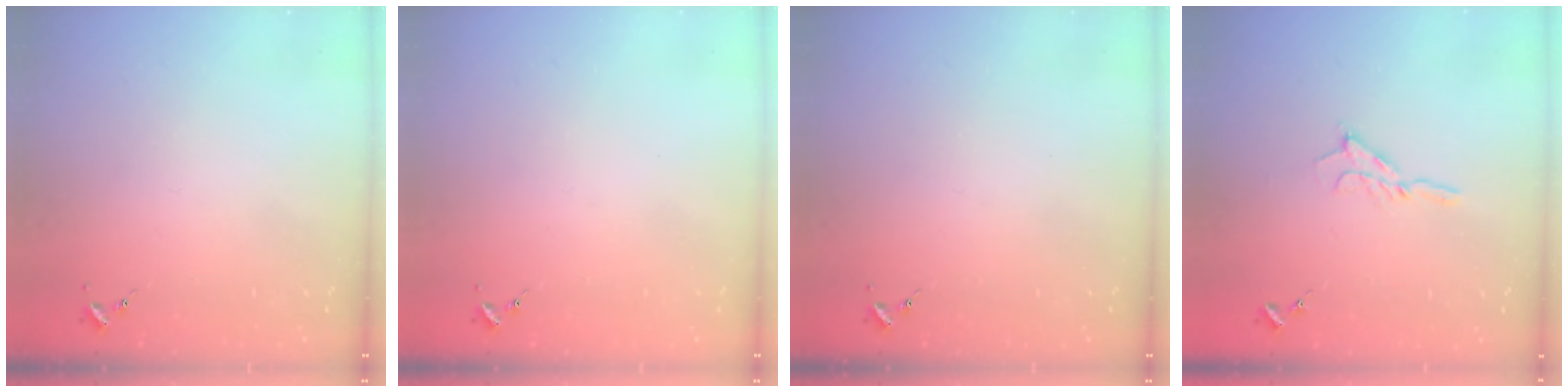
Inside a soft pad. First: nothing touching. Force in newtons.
{"total": 0.0}
{"total": 0.0}
{"total": 6.5, "press": 6.5, "slide": 0.7}